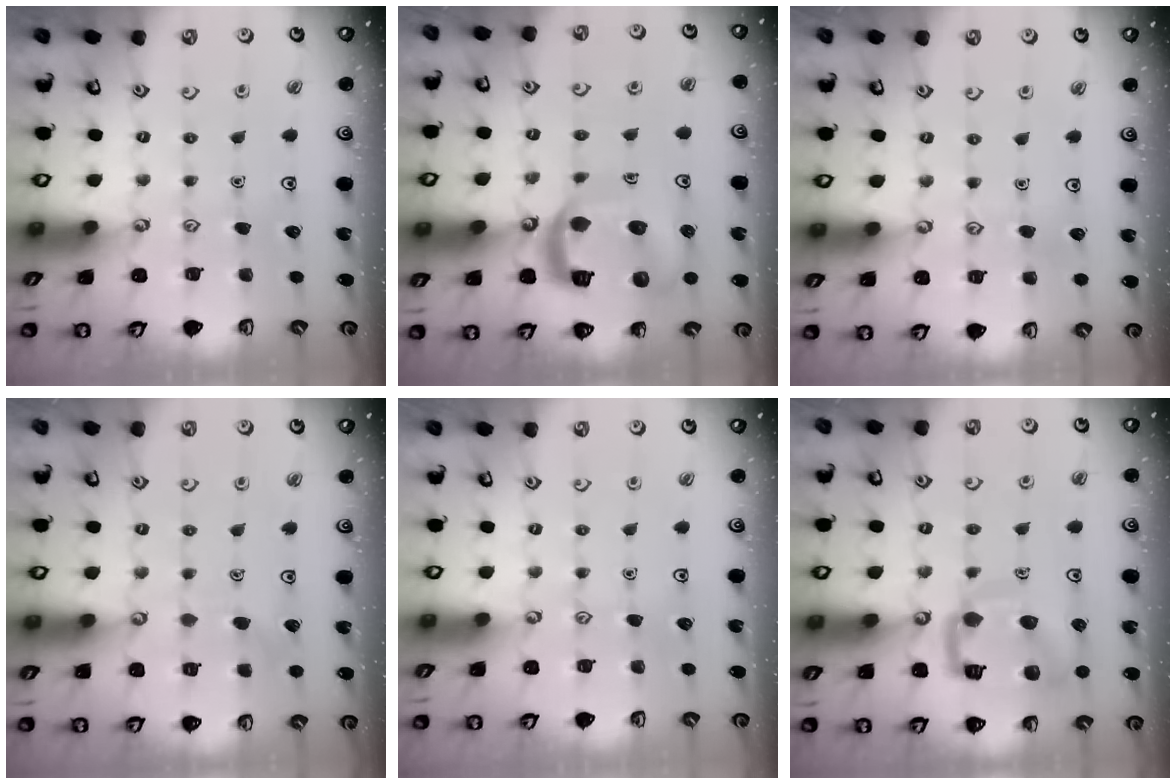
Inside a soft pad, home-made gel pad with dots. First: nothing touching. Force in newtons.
{"total": 16.1, "press": 16.0, "slide": 1.8}
{"total": 3.4, "press": 3.4, "slide": 0.3}
{"total": 3.1, "press": 3.1, "slide": 0.2}
{"total": 0.0}
{"total": 13.7, "press": 13.7, "slide": 1.4}